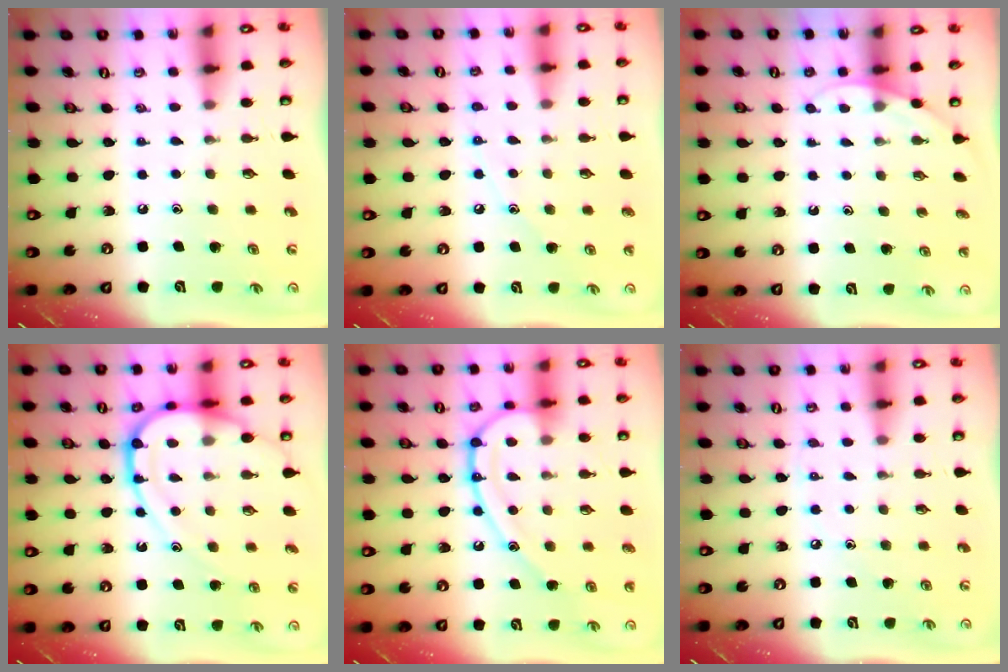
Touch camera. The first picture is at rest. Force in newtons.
{"total": 6.8, "press": 6.7, "slide": 0.7}
{"total": 4.6, "press": 4.5, "slide": 0.4}
{"total": 14.9, "press": 14.8, "slide": 1.9}
{"total": 15.7, "press": 15.7, "slide": 1.4}
{"total": 2.8, "press": 2.8, "slide": 0.3}